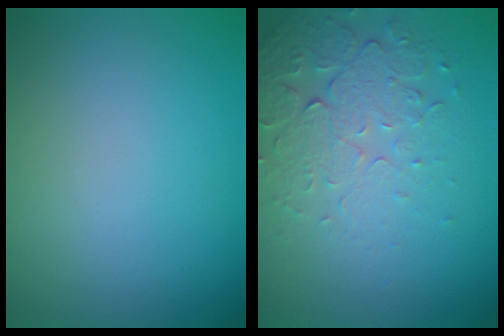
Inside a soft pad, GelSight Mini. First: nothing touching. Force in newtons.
{"total": 5.1, "press": 3.5, "slide": 3.7}